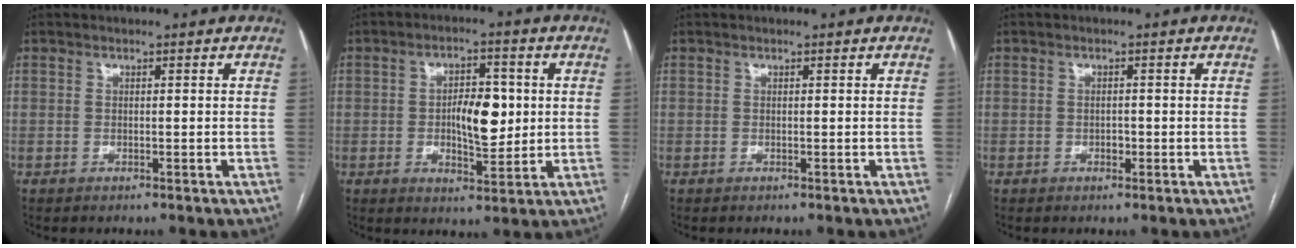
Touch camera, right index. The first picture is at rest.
{"total": 7.7, "force": [0.2, 3.3, 7.0], "torque": [-0.111, 0.008, 0.008]}
{"total": 0.0}
{"total": 1.1, "force": [-0.4, 0.7, 0.6], "torque": [-0.010, 0.002, -0.004]}